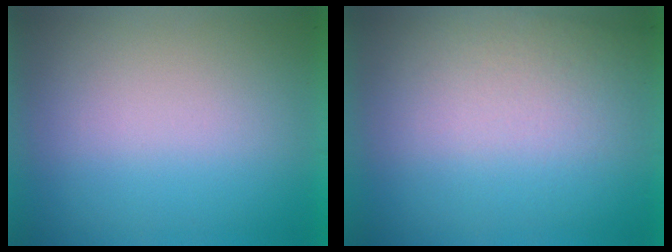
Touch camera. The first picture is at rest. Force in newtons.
{"total": 2.4}